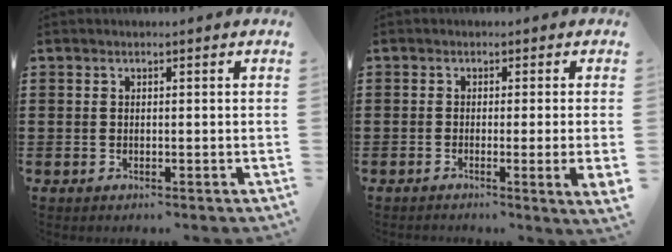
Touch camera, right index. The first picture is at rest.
{"total": 1.8, "force": [-0.4, -0.4, 1.7], "torque": [-0.030, -0.010, -0.007]}